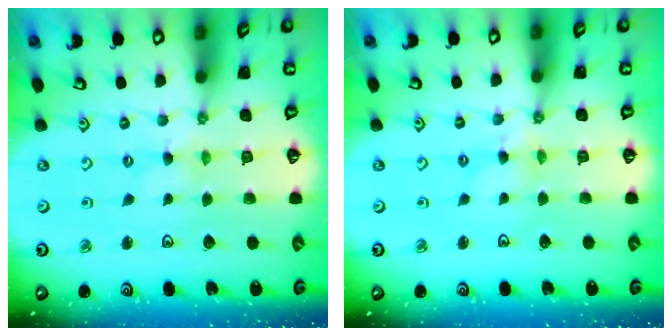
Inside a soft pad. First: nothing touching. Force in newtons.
{"total": 2.5, "press": 2.5, "slide": 0.2}